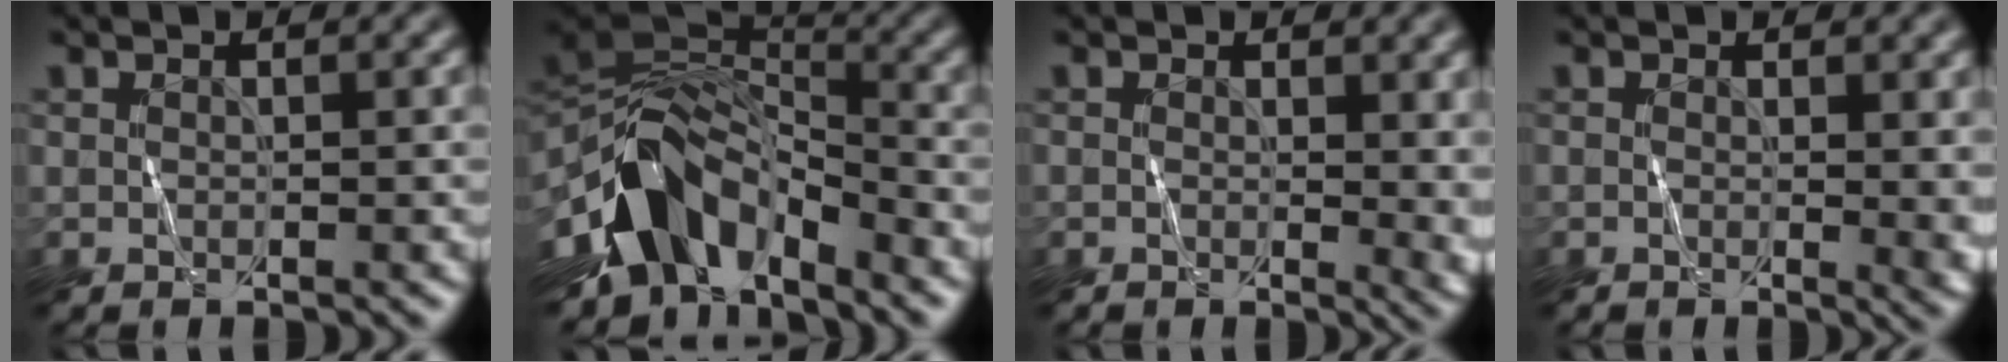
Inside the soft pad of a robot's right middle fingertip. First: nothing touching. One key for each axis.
{"total": 9.9, "fx": -5.3, "fy": 5.5, "fz": 6.3, "tx": -0.104, "ty": 0.010, "tz": -0.104}
{"total": 3.8, "fx": 0.3, "fy": 1.8, "fz": 3.4, "tx": -0.029, "ty": -0.004, "tz": 0.007}
{"total": 2.7, "fx": 0.2, "fy": 0.9, "fz": 2.6, "tx": -0.024, "ty": -0.003, "tz": 0.003}